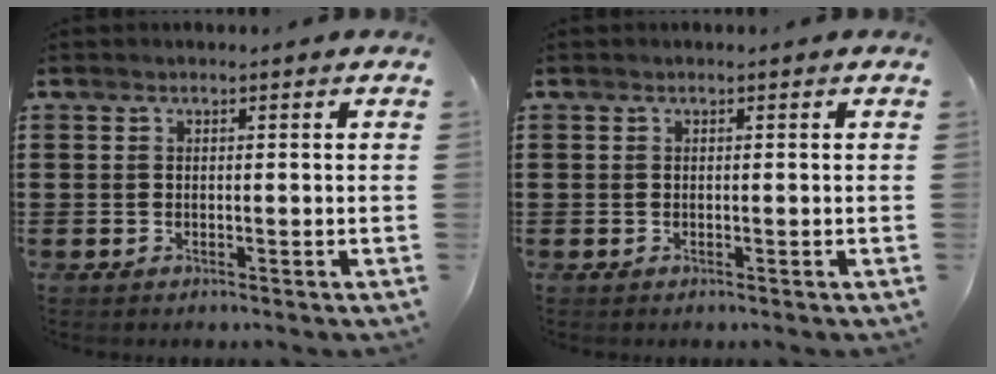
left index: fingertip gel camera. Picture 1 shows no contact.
{"total": 0.0}